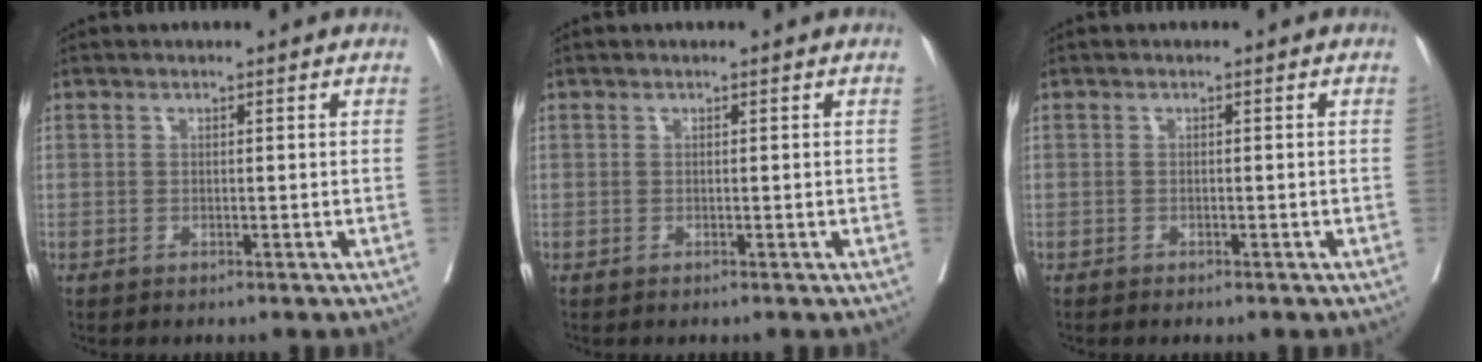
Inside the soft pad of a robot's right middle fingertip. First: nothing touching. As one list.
[{"total": 0.0}, {"total": 1.2, "force": [-0.9, 0.5, 0.6], "torque": [-0.009, -0.002, -0.012]}]